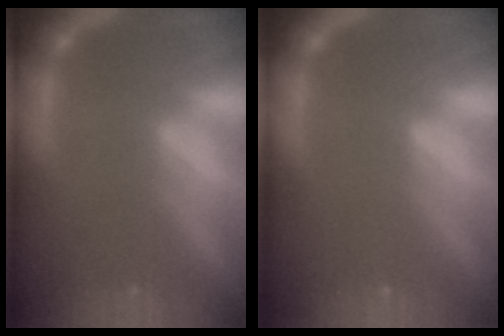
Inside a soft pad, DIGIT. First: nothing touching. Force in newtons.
{"total": 0.0}